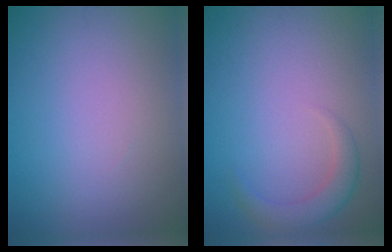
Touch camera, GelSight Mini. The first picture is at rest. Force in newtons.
{"total": 2.4, "press": 2.4, "slide": 0.4}